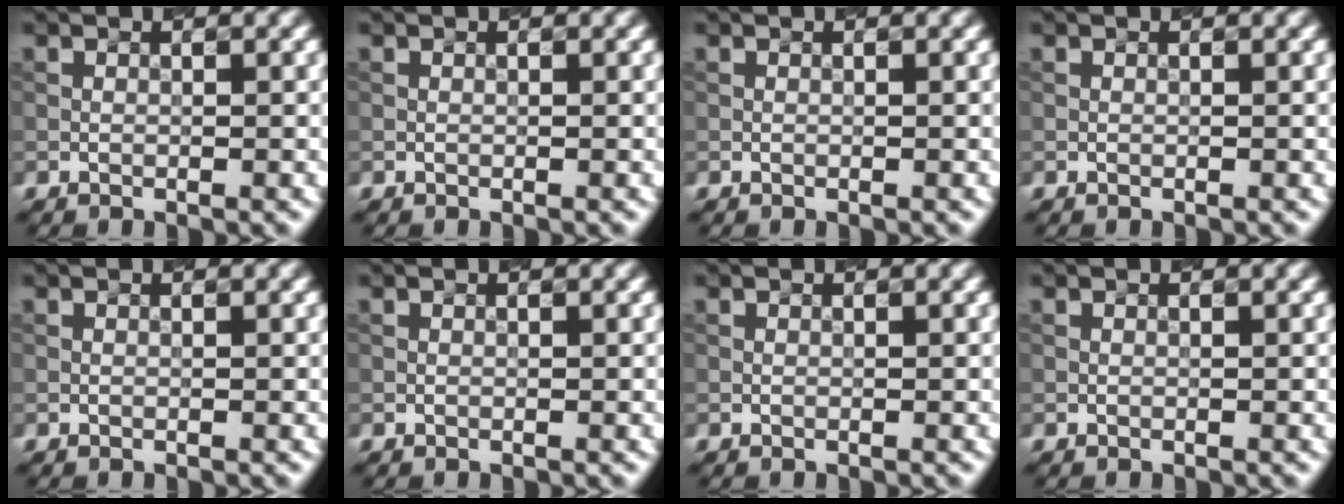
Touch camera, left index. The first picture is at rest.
{"total": 0.0}
{"total": 0.0}
{"total": 0.0}
{"total": 0.0}
{"total": 0.0}
{"total": 0.0}
{"total": 0.0}